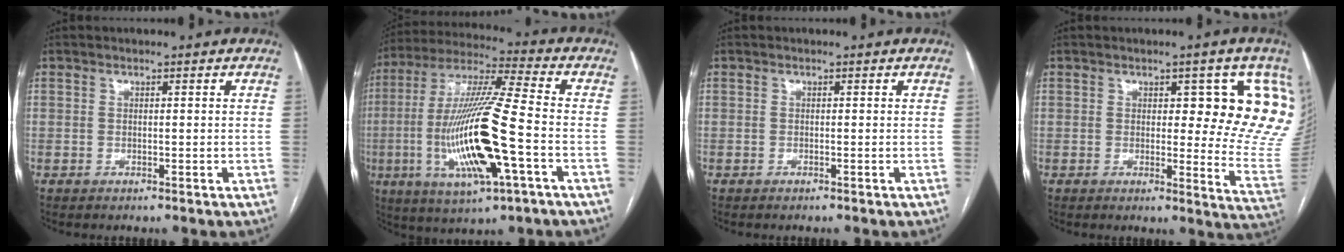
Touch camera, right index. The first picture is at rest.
{"total": 19.5, "force": [-4.6, 1.7, 18.9], "torque": [-0.391, -0.015, -0.083]}
{"total": 0.0}
{"total": 12.3, "force": [4.3, 4.4, 10.7], "torque": [-0.119, -0.015, 0.034]}